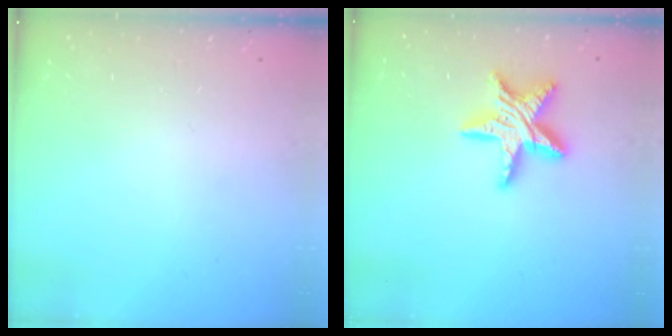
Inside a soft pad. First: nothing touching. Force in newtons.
{"total": 14.8, "press": 14.8, "slide": 1.3}